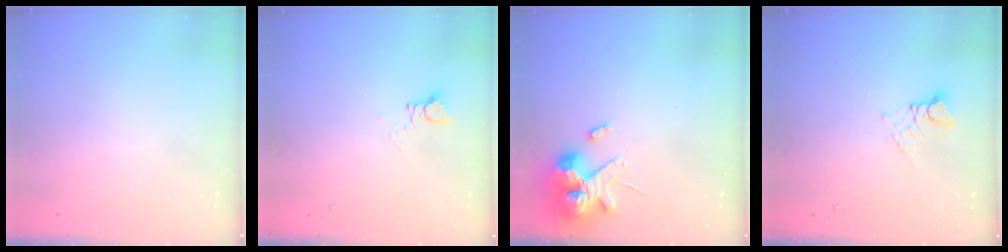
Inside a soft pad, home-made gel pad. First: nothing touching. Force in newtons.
{"total": 2.6, "press": 2.6, "slide": 0.3}
{"total": 13.9, "press": 13.7, "slide": 2.1}
{"total": 5.0, "press": 5.0, "slide": 0.5}